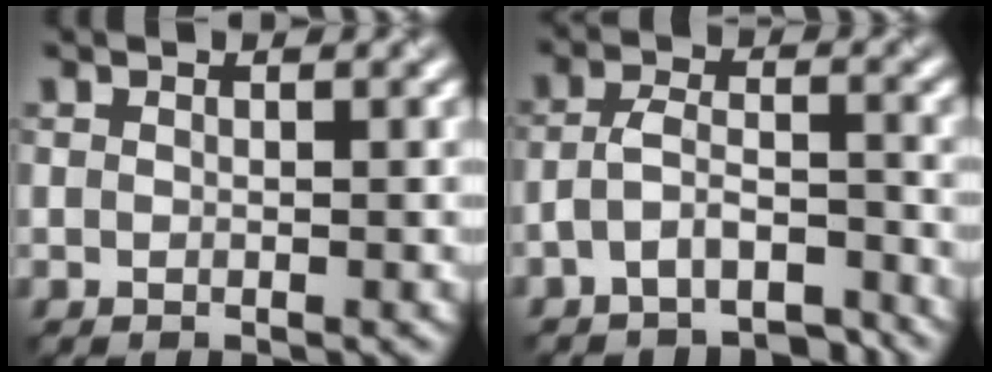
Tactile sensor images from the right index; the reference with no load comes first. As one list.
[{"total": 4.0, "force": [-3.6, 0.9, 1.7], "torque": [-0.035, 0.009, -0.054]}]